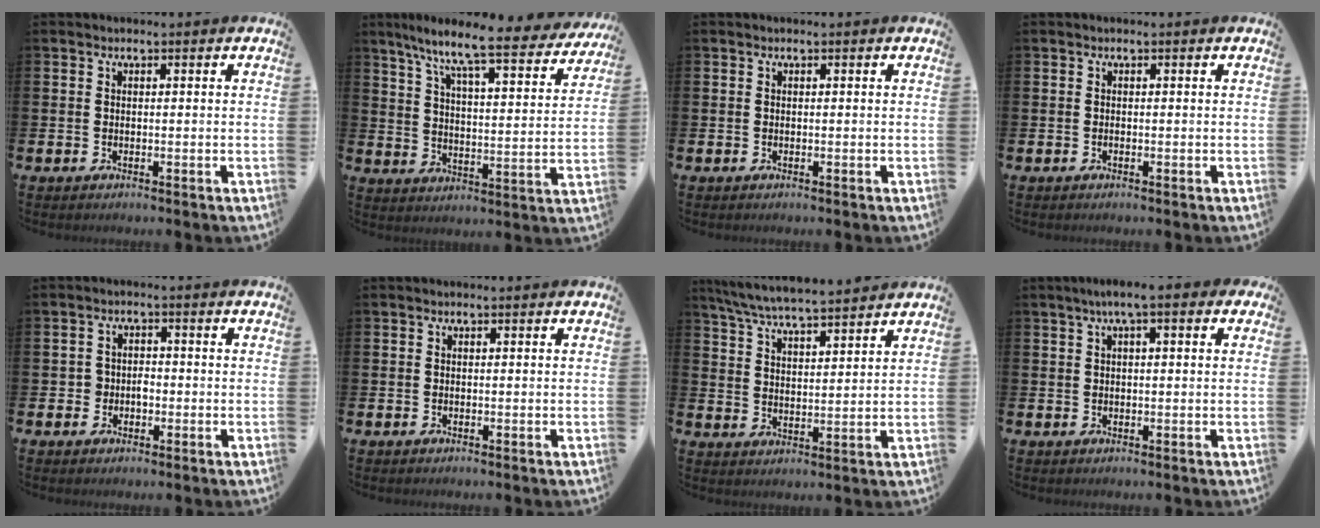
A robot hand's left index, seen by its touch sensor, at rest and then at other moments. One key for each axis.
{"total": 9.4, "fx": 8.0, "fy": 0.8, "fz": 4.9, "tx": -0.112, "ty": -0.057, "tz": 0.127}
{"total": 0.0}
{"total": 0.0}
{"total": 2.2, "fx": -0.6, "fy": 2.0, "fz": 0.8, "tx": -0.008, "ty": 0.000, "tz": -0.019}
{"total": 0.0}
{"total": 6.5, "fx": 6.2, "fy": 0.1, "fz": 1.7, "tx": -0.055, "ty": -0.036, "tz": 0.111}
{"total": 3.7, "fx": 1.7, "fy": 0.9, "fz": 3.1, "tx": -0.058, "ty": 0.010, "tz": 0.026}